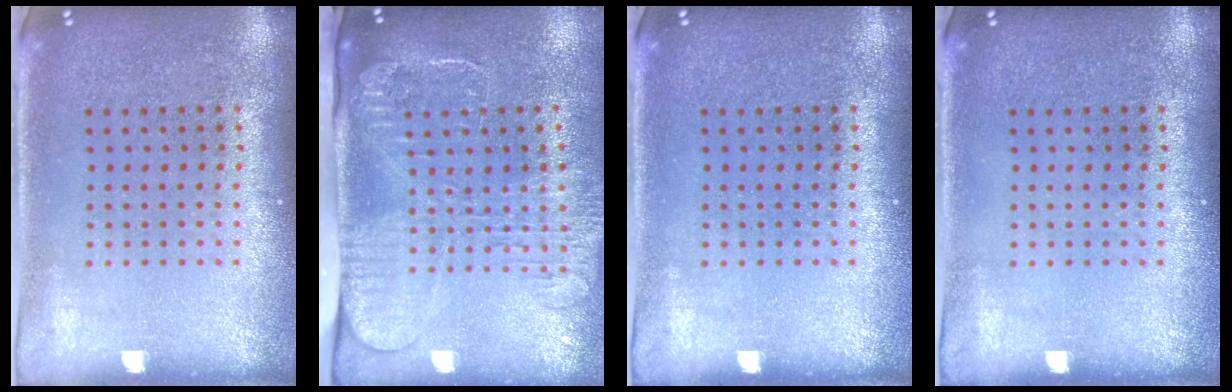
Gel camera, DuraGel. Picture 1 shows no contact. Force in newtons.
{"total": 2.6, "press": 2.1, "slide": 1.6}
{"total": 0.0}
{"total": 0.0}